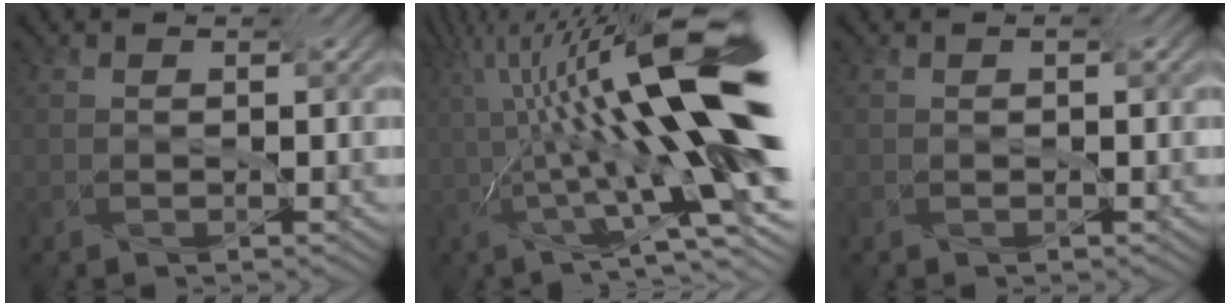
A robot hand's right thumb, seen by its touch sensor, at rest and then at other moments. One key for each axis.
{"total": 16.4, "fx": 0.7, "fy": 3.3, "fz": 16.1, "tx": -0.254, "ty": 0.040, "tz": 0.021}
{"total": 0.0}